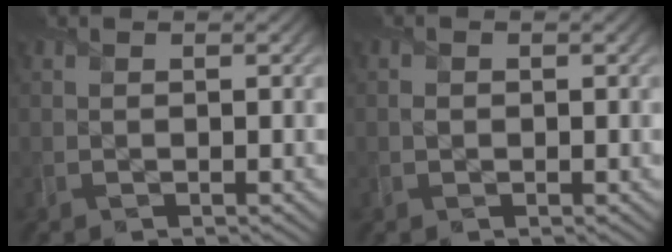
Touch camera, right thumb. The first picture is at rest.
{"total": 0.5, "force": [-0.1, 0.5, 0.0], "torque": [0.003, -0.004, -0.001]}